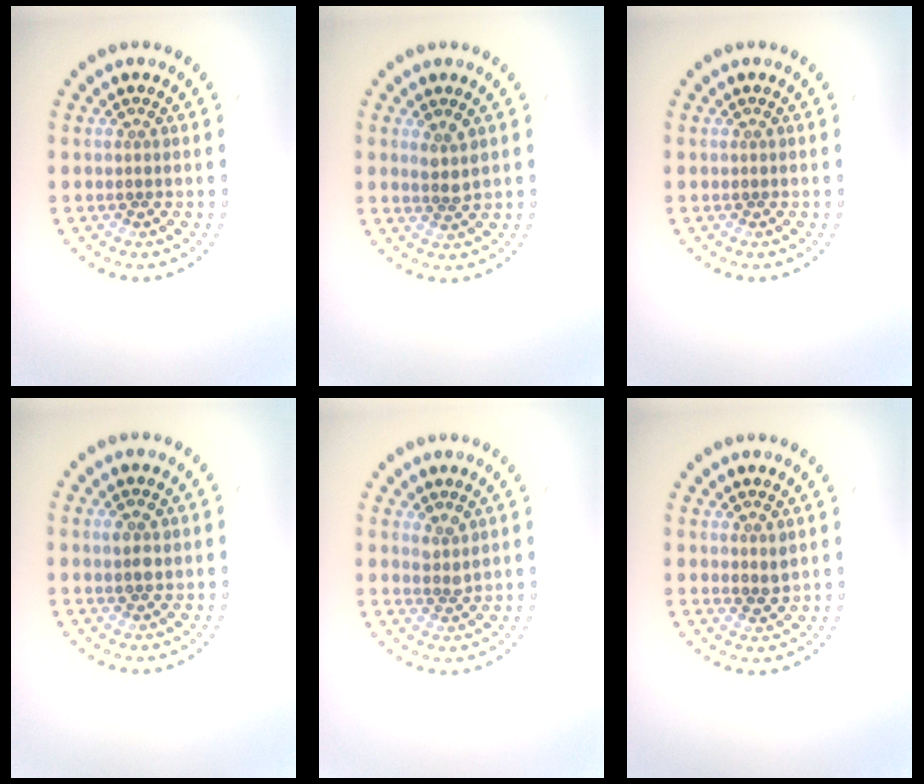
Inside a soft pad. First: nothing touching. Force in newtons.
{"total": 1.6, "press": 1.4, "slide": 0.9}
{"total": 0.0}
{"total": 1.4, "press": 1.3, "slide": 0.5}
{"total": 1.3, "press": 1.1, "slide": 0.7}
{"total": 1.1, "press": 0.9, "slide": 0.6}